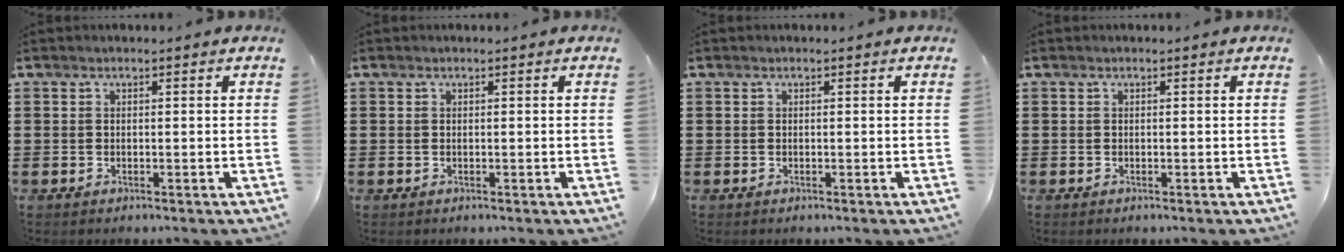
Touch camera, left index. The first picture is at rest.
{"total": 0.0}
{"total": 0.0}
{"total": 0.0}